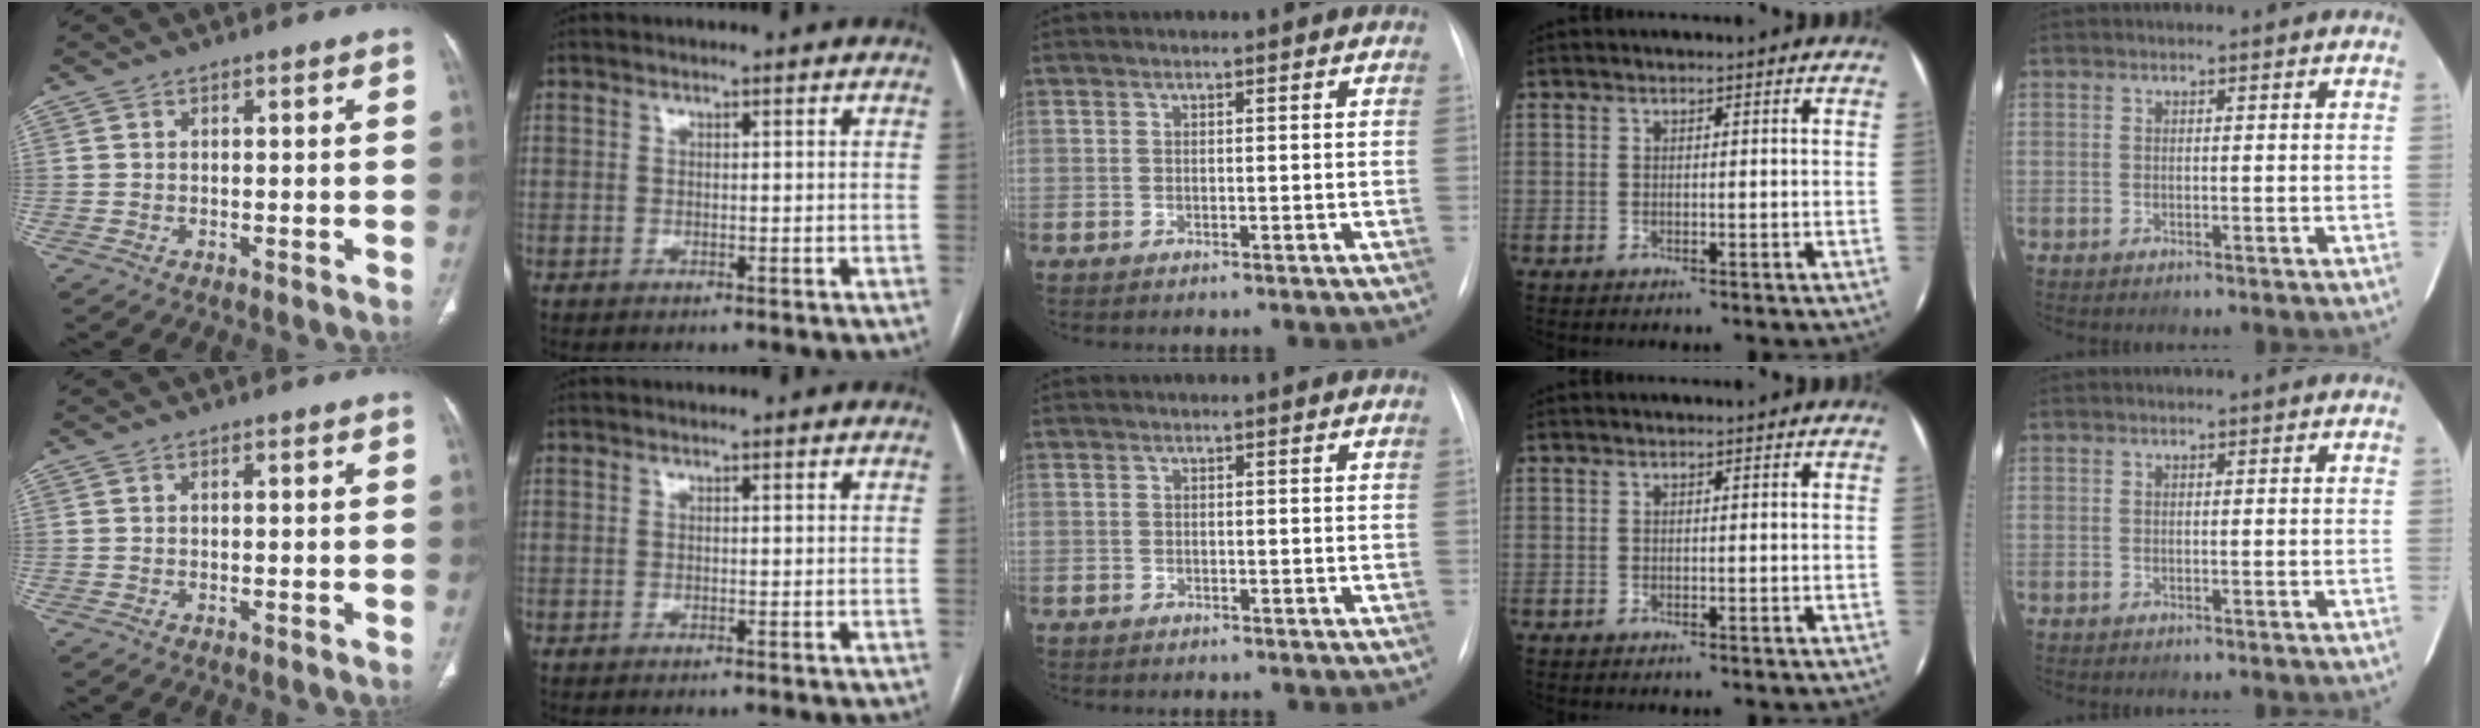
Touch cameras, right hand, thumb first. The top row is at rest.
{"middle": {"total": 2.7, "force": [-2.1, 1.4, 0.9], "torque": [-0.014, 0.002, -0.019]}}